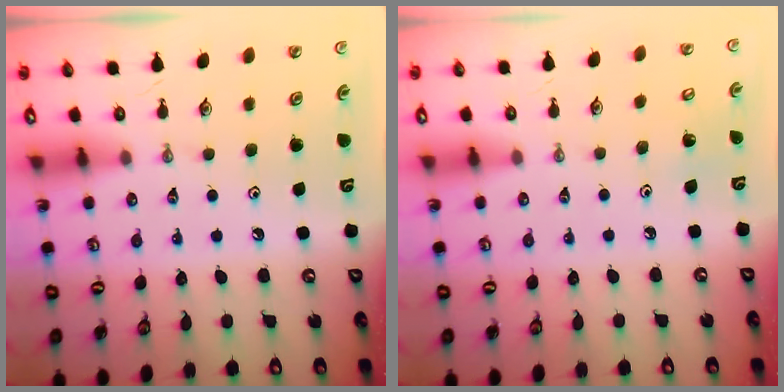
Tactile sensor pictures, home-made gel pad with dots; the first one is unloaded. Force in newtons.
{"total": 2.8, "press": 2.8, "slide": 0.2}